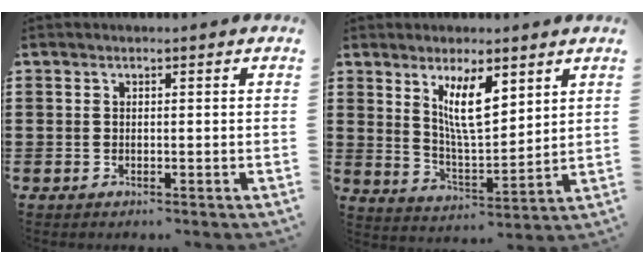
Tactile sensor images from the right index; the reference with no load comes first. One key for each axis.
{"total": 8.2, "fx": 4.1, "fy": 2.5, "fz": 6.6, "tx": -0.130, "ty": -0.007, "tz": 0.072}